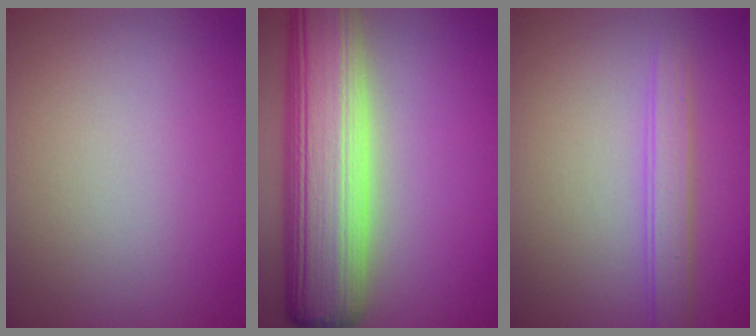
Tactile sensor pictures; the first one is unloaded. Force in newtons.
{"total": 11.9, "press": 11.8, "slide": 0.8}
{"total": 2.2, "press": 2.2, "slide": 0.1}